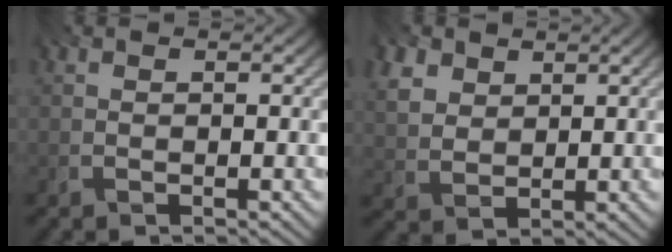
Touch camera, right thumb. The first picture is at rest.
{"total": 5.4, "force": [2.9, 3.6, 2.7], "torque": [-0.093, -0.001, 0.060]}